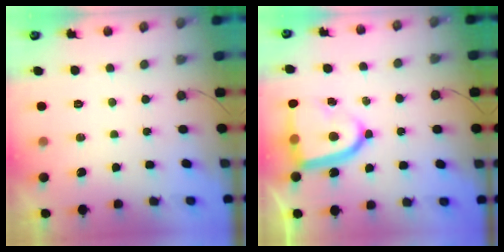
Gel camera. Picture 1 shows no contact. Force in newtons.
{"total": 15.9, "press": 15.9, "slide": 1.5}